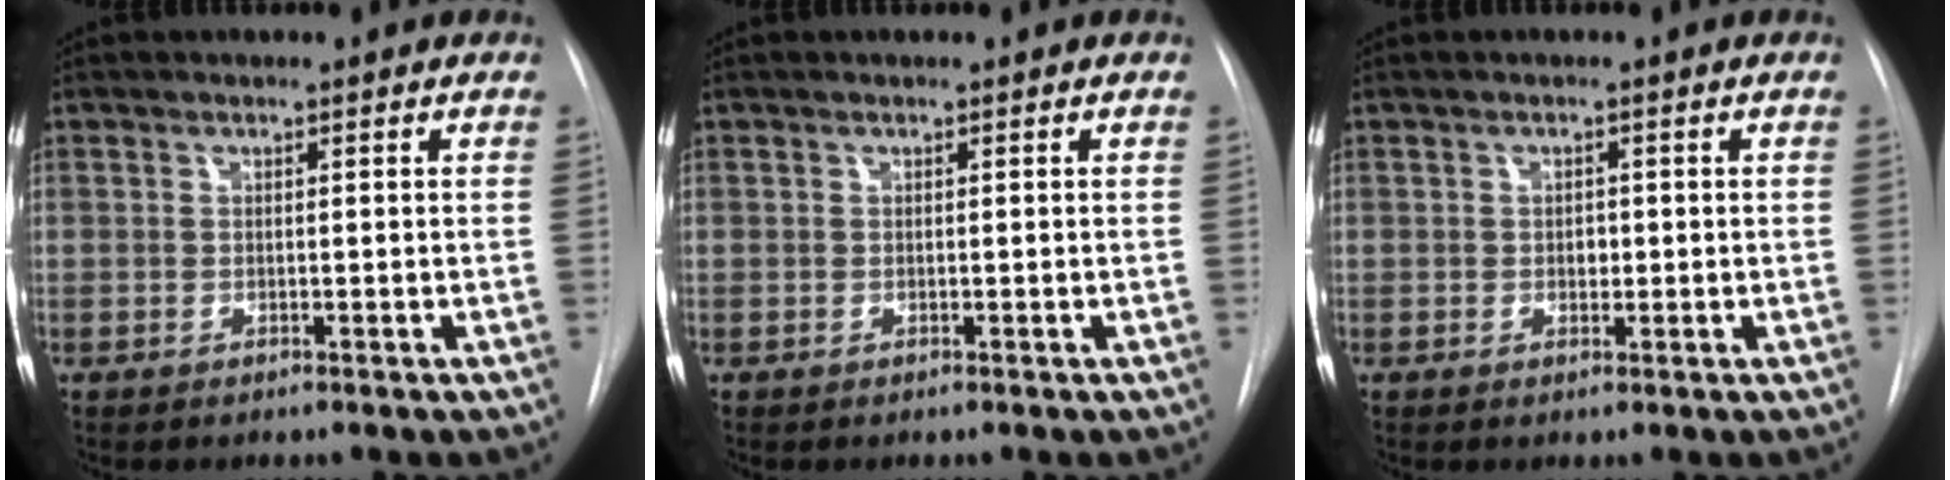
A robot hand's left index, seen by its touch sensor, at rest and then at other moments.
{"total": 0.0}
{"total": 1.3, "force": [-0.1, 0.9, 0.9], "torque": [-0.012, 0.002, 0.000]}